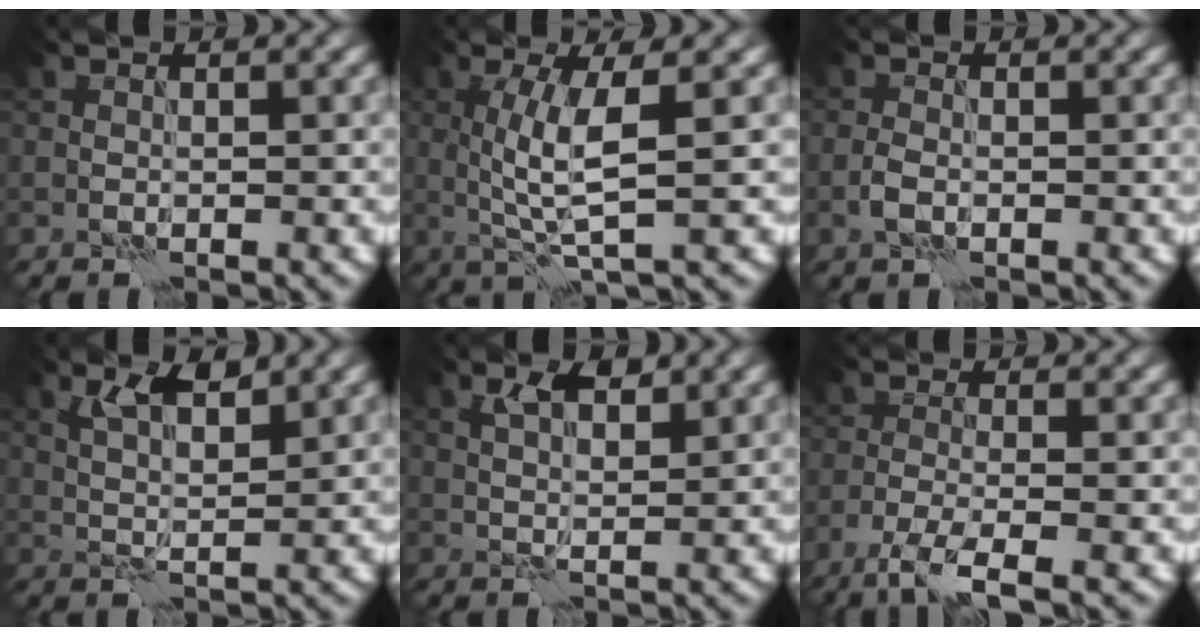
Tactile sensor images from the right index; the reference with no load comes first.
{"total": 4.9, "force": [0.6, 1.0, 4.7], "torque": [-0.093, -0.001, 0.013]}
{"total": 1.4, "force": [-0.6, 0.7, 1.1], "torque": [-0.022, 0.001, -0.015]}
{"total": 3.5, "force": [2.0, 1.1, 2.7], "torque": [-0.054, -0.001, 0.038]}
{"total": 2.9, "force": [1.6, 1.1, 2.2], "torque": [-0.039, 0.001, 0.030]}
{"total": 4.2, "force": [-2.7, 0.7, 3.1], "torque": [-0.058, -0.004, -0.062]}